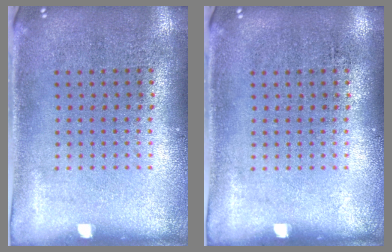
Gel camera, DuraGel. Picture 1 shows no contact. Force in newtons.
{"total": 0.0}